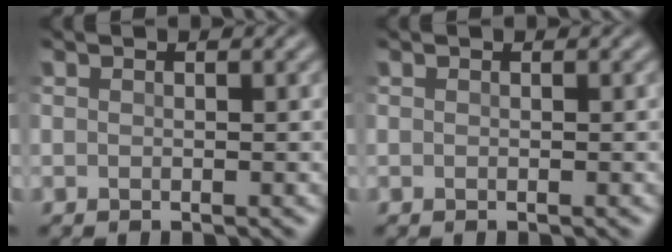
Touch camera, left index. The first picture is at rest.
{"total": 0.0}